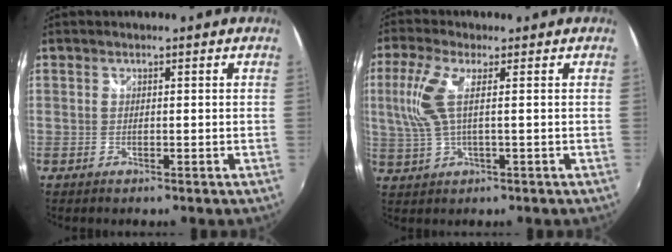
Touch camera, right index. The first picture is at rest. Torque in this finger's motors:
{"motor_torque": [0.27, 0.14, 0.40, 0.17]}